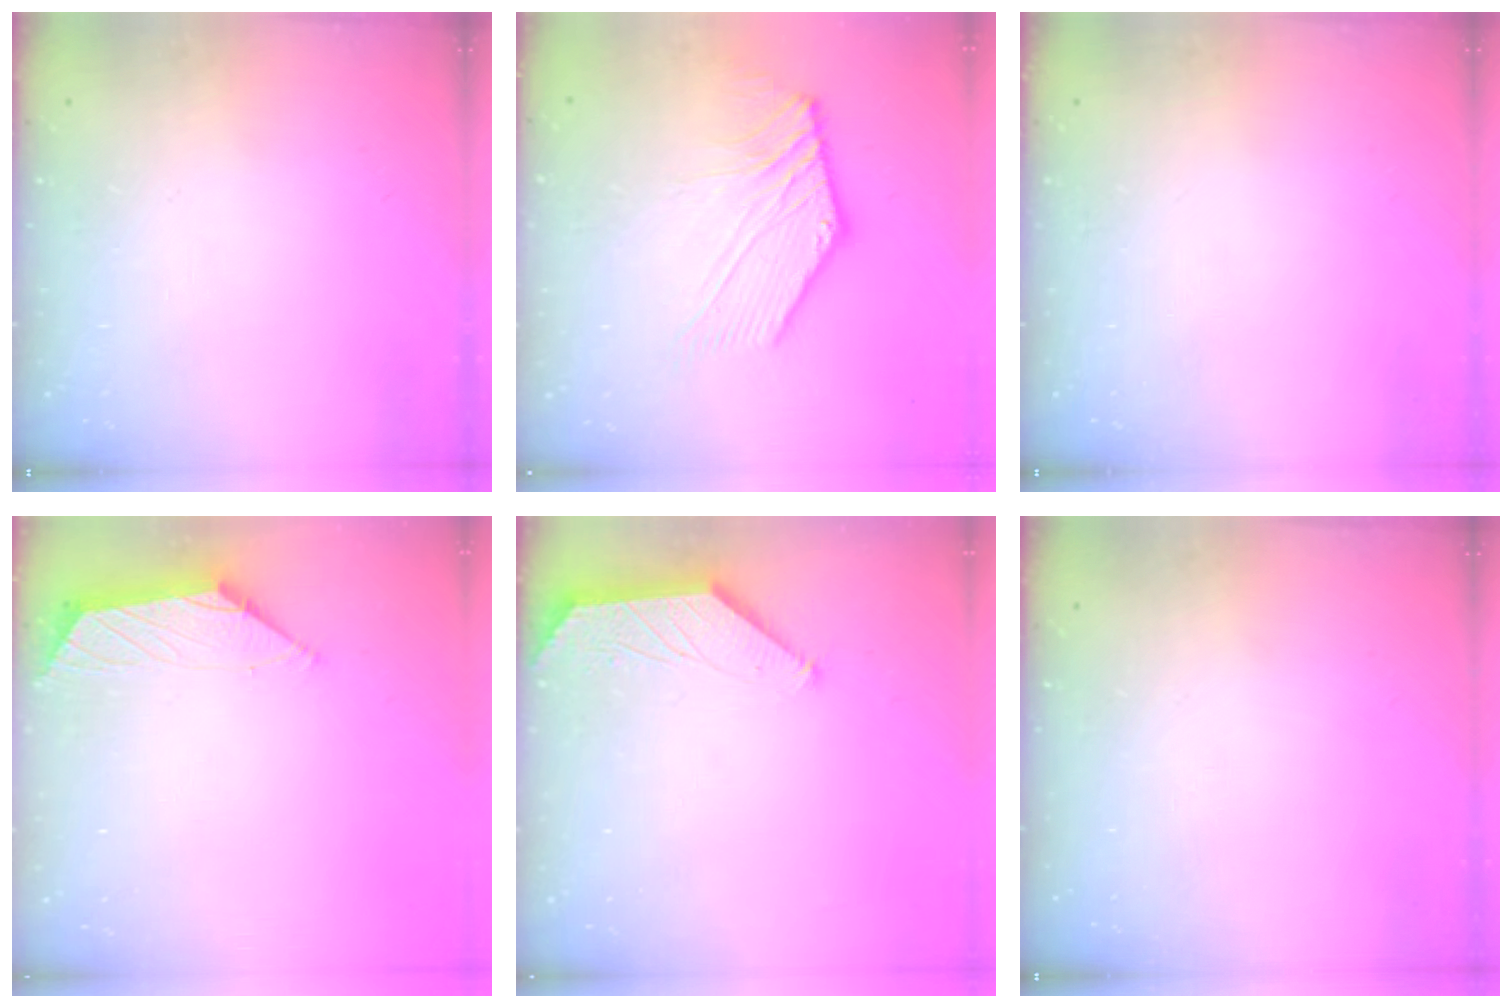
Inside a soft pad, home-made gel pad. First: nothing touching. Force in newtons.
{"total": 6.2, "press": 6.1, "slide": 1.1}
{"total": 0.0}
{"total": 1.1, "press": 0.9, "slide": 0.5}
{"total": 1.1, "press": 1.1, "slide": 0.3}
{"total": 0.0}